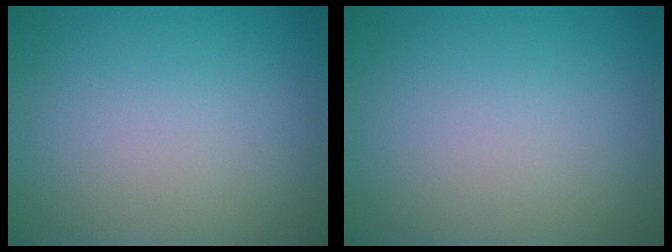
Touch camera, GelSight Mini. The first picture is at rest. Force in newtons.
{"total": 0.0}